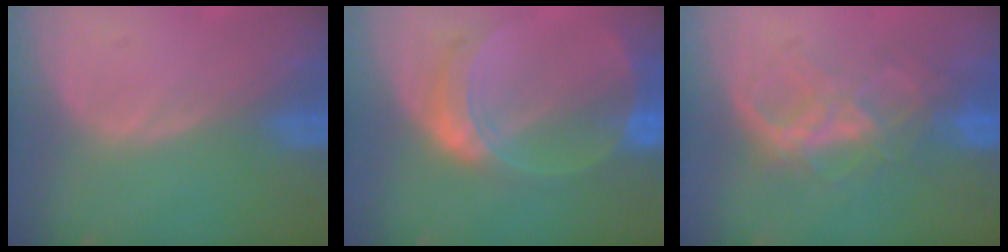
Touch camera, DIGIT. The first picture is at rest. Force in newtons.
{"total": 7.6, "press": 6.8, "slide": 3.5}
{"total": 6.5, "press": 6.5, "slide": 0.3}